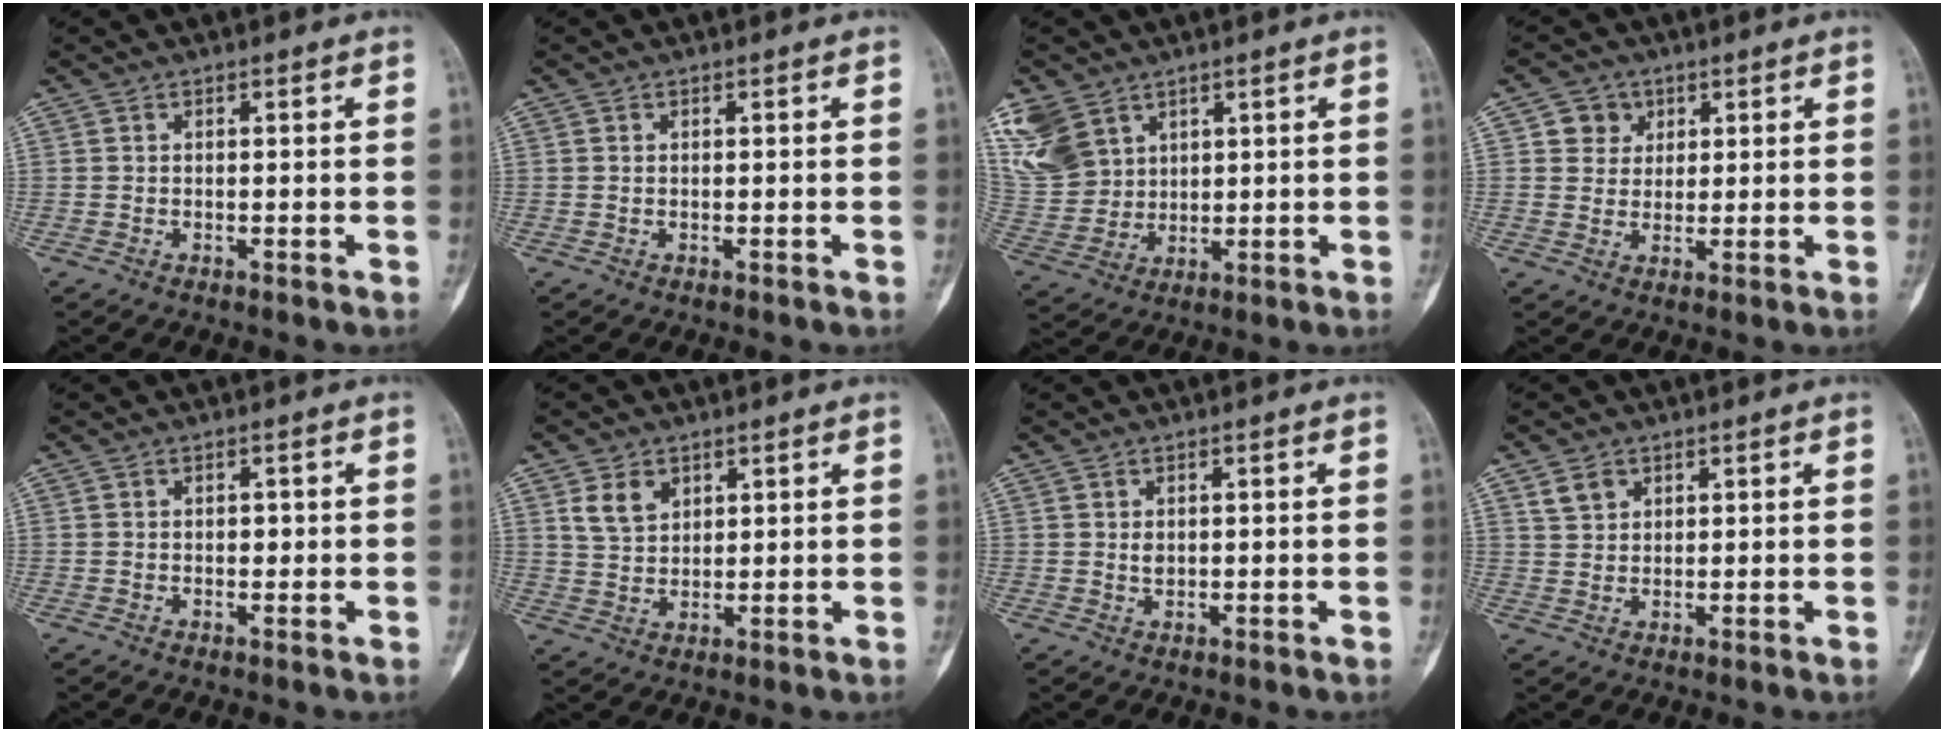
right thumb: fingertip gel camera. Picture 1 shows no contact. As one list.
[{"total": 0.0}, {"total": 12.9, "force": [7.2, 9.2, 5.3], "torque": [-0.107, -0.016, 0.165]}, {"total": 4.6, "force": [1.8, 4.1, 0.8], "torque": [0.012, -0.003, 0.027]}, {"total": 1.2, "force": [0.2, 0.9, 0.8], "torque": [-0.007, 0.002, 0.002]}, {"total": 5.4, "force": [2.7, 3.7, 2.7], "torque": [-0.035, -0.013, 0.057]}, {"total": 1.4, "force": [0.4, 1.0, 1.0], "torque": [-0.014, -0.003, 0.011]}, {"total": 3.3, "force": [1.9, 2.4, 1.2], "torque": [-0.011, -0.008, 0.041]}]